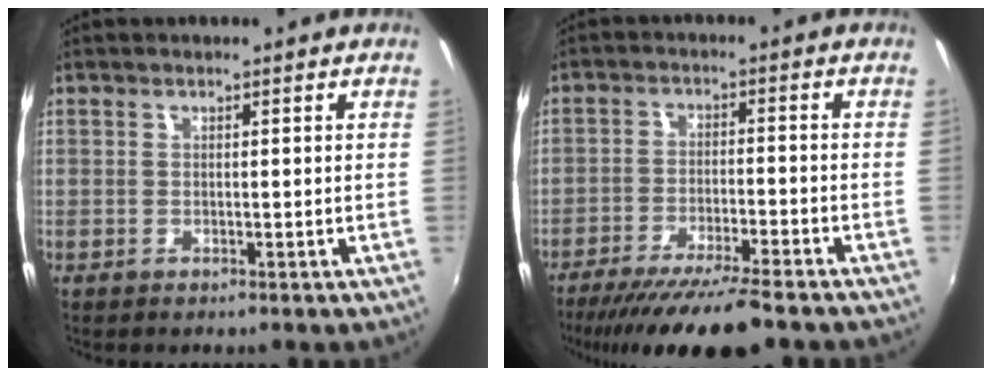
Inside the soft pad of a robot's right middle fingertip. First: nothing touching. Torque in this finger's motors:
{"motor_torque": [1.08, -1.05, 0.59, 0.11]}